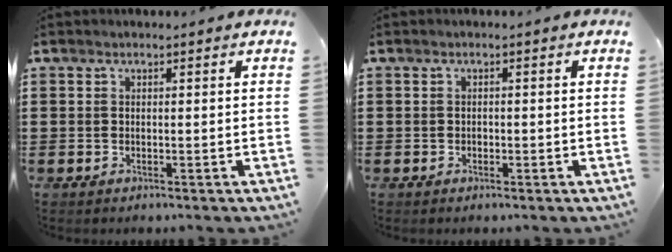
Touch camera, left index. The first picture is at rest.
{"total": 0.5, "force": [-0.1, 0.3, 0.4], "torque": [-0.010, 0.001, -0.001]}